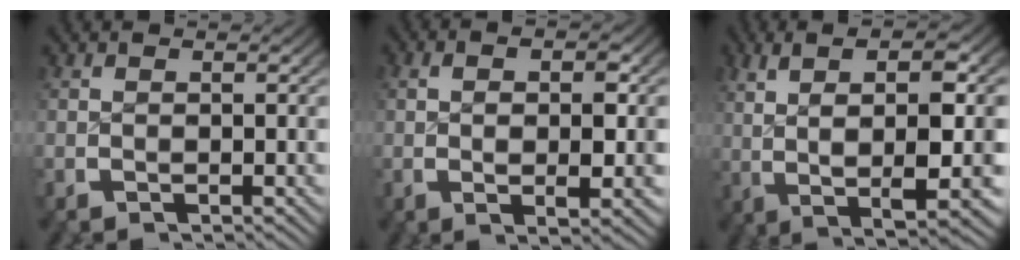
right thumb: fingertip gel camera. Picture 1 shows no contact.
{"total": 4.6, "force": [0.0, 1.6, 4.3], "torque": [-0.062, -0.006, 0.002]}
{"total": 13.1, "force": [1.6, 5.6, 11.7], "torque": [-0.185, -0.001, 0.036]}